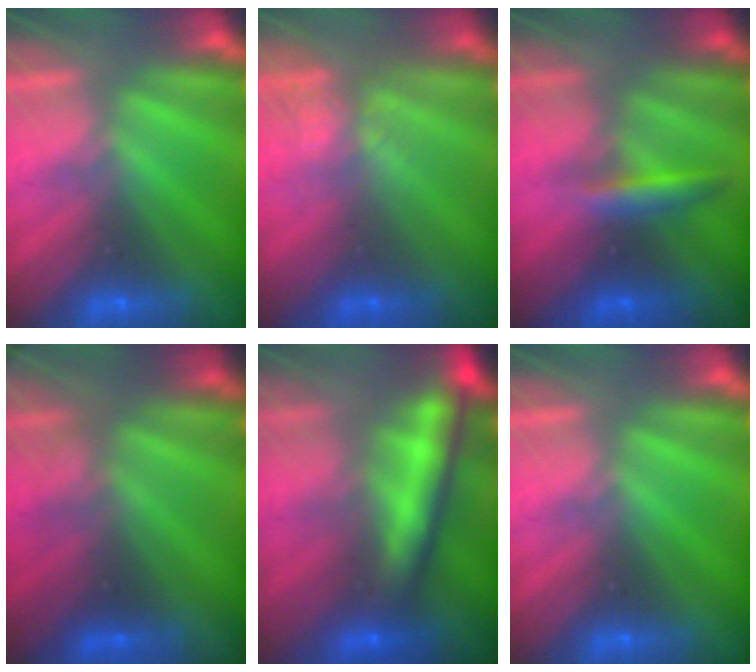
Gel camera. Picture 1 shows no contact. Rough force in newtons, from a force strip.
{"total": 3.8}
{"total": 2.8}
{"total": 2.7}
{"total": 6.1}
{"total": 0.0}